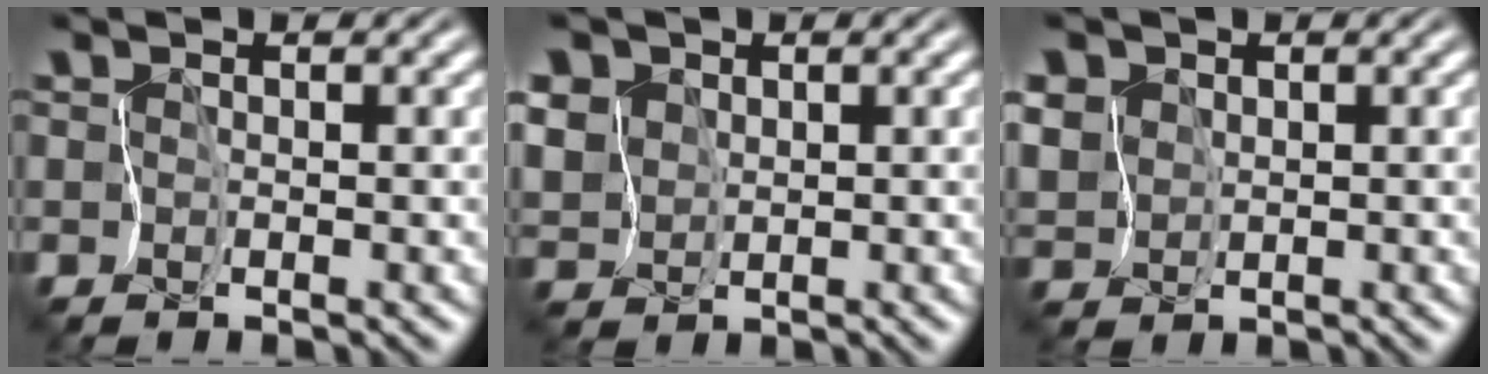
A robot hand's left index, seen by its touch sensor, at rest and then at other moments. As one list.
[{"total": 7.5, "force": [4.2, 5.6, 2.5], "torque": [-0.089, 0.016, 0.069]}, {"total": 6.7, "force": [3.7, 5.1, 2.3], "torque": [-0.079, 0.014, 0.055]}]